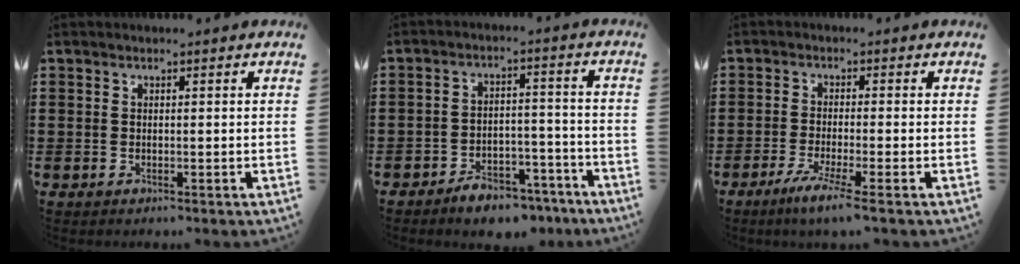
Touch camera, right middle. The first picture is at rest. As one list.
[{"total": 5.7, "force": [-5.3, 1.6, 1.6], "torque": [-0.023, 0.016, -0.102]}, {"total": 3.8, "force": [-2.5, -0.4, 2.9], "torque": [-0.061, -0.014, -0.046]}]